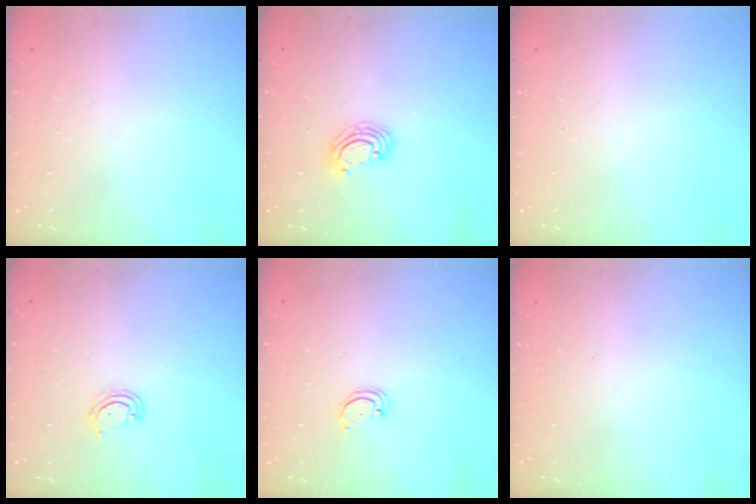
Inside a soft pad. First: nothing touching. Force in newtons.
{"total": 4.0, "press": 3.9, "slide": 0.2}
{"total": 0.0}
{"total": 4.7, "press": 4.6, "slide": 0.4}
{"total": 1.8, "press": 1.8, "slide": 0.2}
{"total": 0.0}